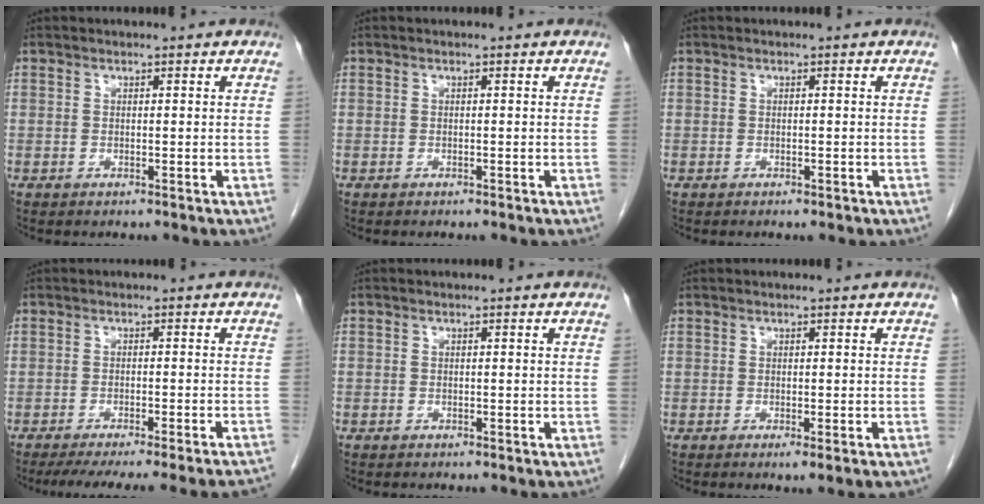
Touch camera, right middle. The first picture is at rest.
{"total": 0.0}
{"total": 0.7, "force": [-0.5, 0.2, 0.4], "torque": [-0.008, -0.001, -0.004]}
{"total": 18.7, "force": [-17.0, -0.1, 7.6], "torque": [-0.067, -0.028, -0.216]}
{"total": 0.7, "force": [-0.5, 0.5, 0.0], "torque": [-0.006, 0.003, -0.008]}
{"total": 1.9, "force": [-1.0, -0.1, 1.6], "torque": [-0.022, -0.007, -0.012]}